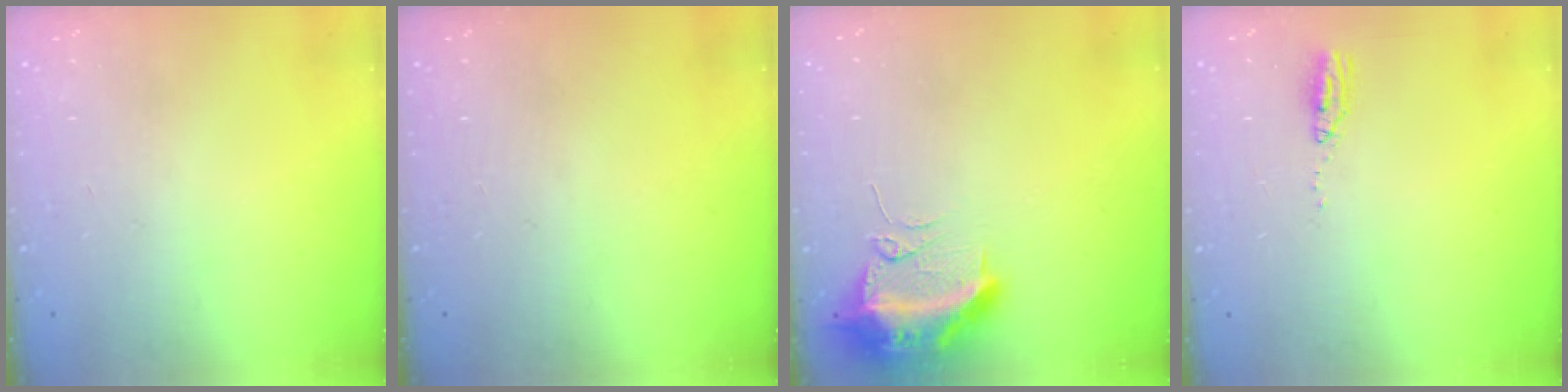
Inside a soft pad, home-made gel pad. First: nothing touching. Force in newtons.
{"total": 0.0}
{"total": 11.6, "press": 11.5, "slide": 1.3}
{"total": 9.3, "press": 5.1, "slide": 7.7}